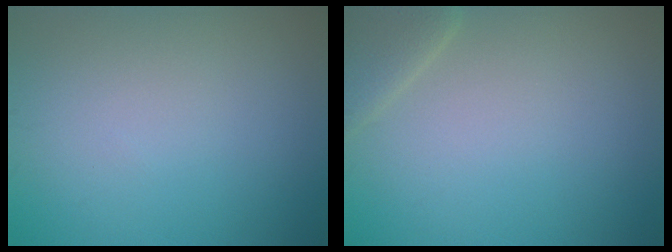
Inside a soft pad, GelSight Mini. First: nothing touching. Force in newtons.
{"total": 2.5, "press": 2.5, "slide": 0.2}